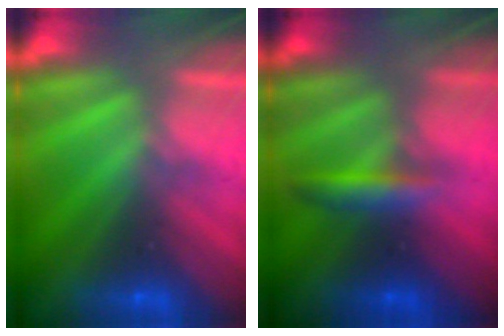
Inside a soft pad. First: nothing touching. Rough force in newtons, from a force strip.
{"total": 2.9}